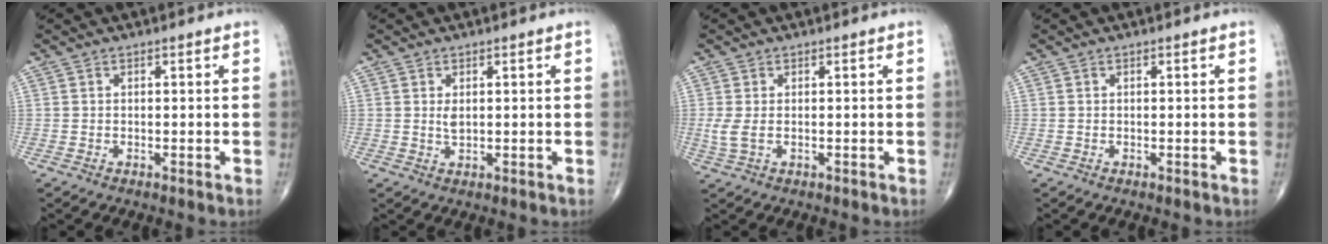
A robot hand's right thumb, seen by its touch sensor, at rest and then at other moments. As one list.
[{"total": 1.7, "force": [0.4, 0.8, 1.4], "torque": [-0.024, -0.005, 0.010]}, {"total": 2.7, "force": [-0.2, 1.4, 2.3], "torque": [-0.065, -0.002, -0.002]}, {"total": 0.0}]